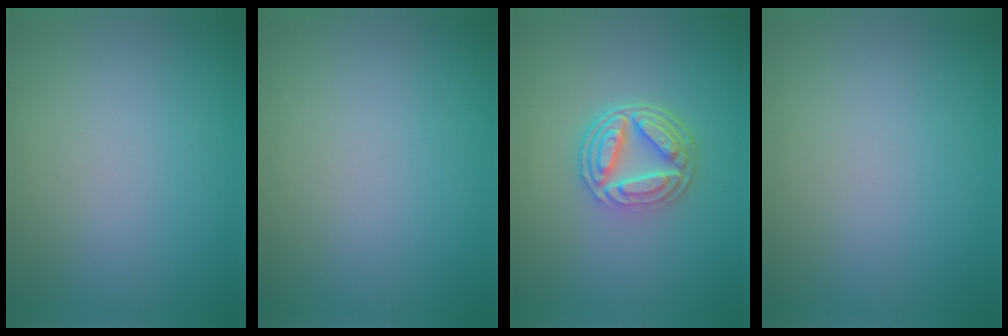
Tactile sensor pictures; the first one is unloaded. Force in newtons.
{"total": 0.0}
{"total": 5.0, "press": 3.7, "slide": 3.4}
{"total": 0.0}